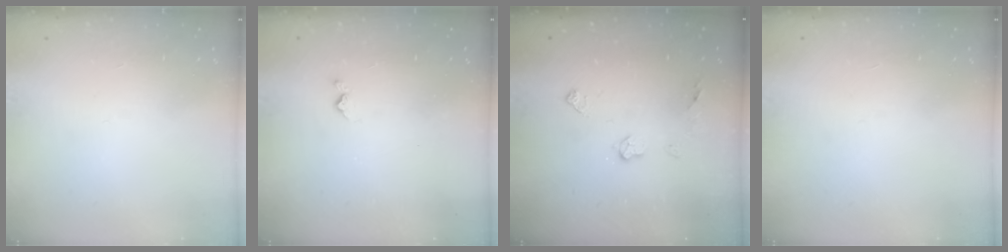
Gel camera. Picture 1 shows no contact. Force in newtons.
{"total": 3.0, "press": 3.0, "slide": 0.5}
{"total": 6.3, "press": 6.3, "slide": 0.3}
{"total": 0.0}